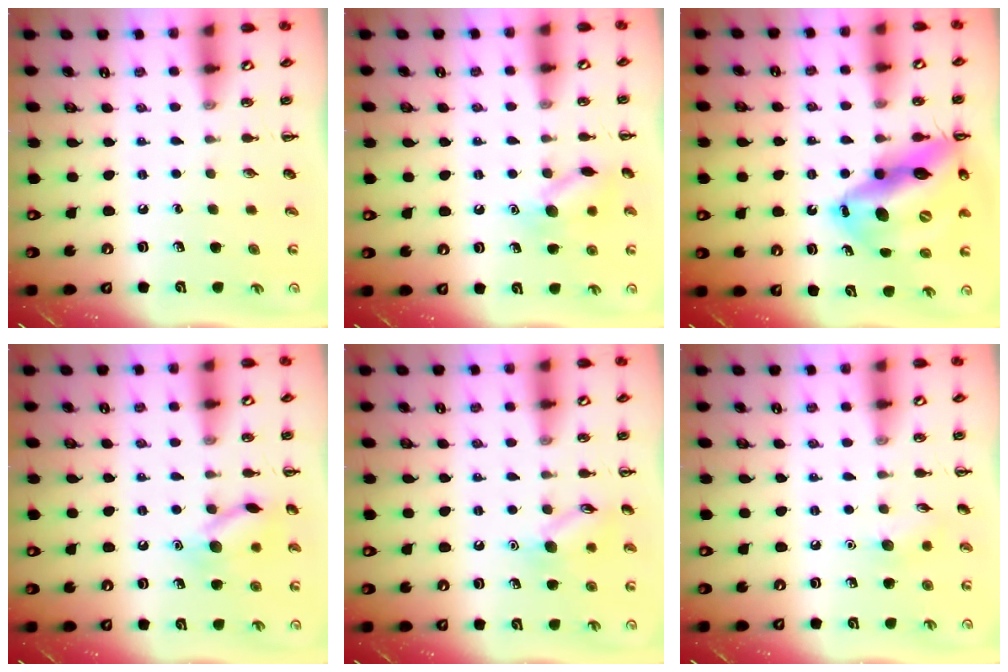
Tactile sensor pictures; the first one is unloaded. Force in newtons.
{"total": 10.4, "press": 10.4, "slide": 0.5}
{"total": 22.4, "press": 21.6, "slide": 5.7}
{"total": 12.0, "press": 12.0, "slide": 0.7}
{"total": 9.8, "press": 9.8, "slide": 0.6}
{"total": 6.4, "press": 6.2, "slide": 1.6}